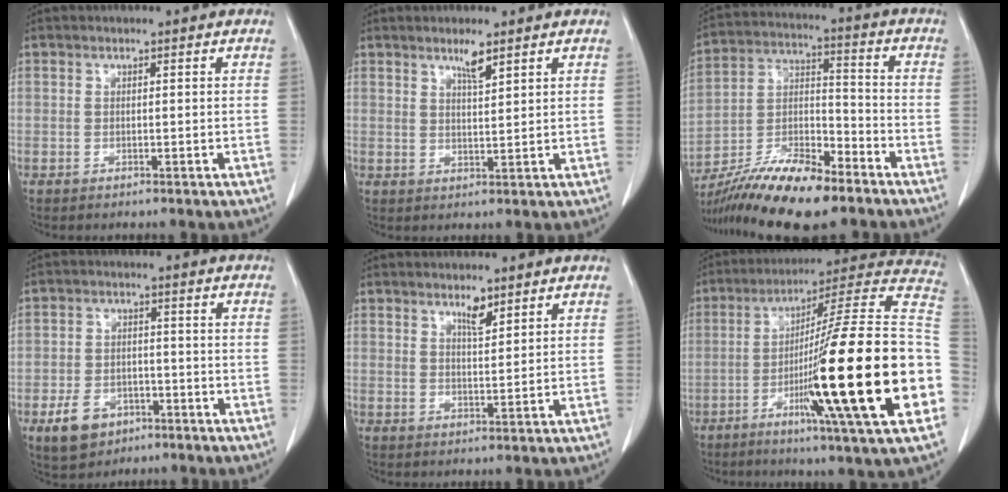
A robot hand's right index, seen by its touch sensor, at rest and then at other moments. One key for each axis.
{"total": 2.9, "fx": 2.2, "fy": 0.2, "fz": 1.9, "tx": -0.039, "ty": -0.003, "tz": 0.039}
{"total": 16.4, "fx": -12.4, "fy": 3.6, "fz": 10.1, "tx": -0.193, "ty": -0.004, "tz": -0.221}
{"total": 6.6, "fx": -3.6, "fy": 4.6, "fz": 3.2, "tx": -0.064, "ty": 0.005, "tz": -0.053}
{"total": 2.9, "fx": 2.1, "fy": 0.7, "fz": 1.8, "tx": -0.034, "ty": -0.004, "tz": 0.038}
{"total": 30.3, "fx": -7.1, "fy": 0.1, "fz": 29.5, "tx": -0.381, "ty": -0.019, "tz": -0.134}